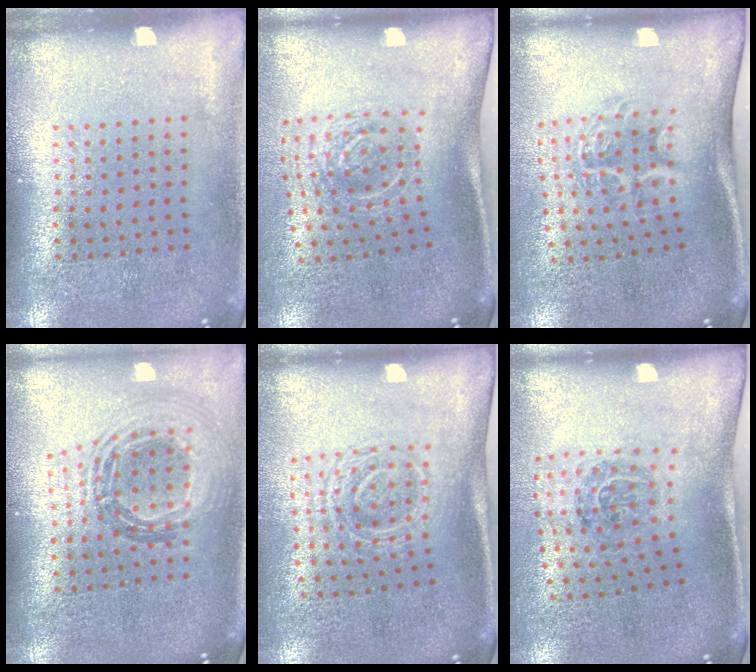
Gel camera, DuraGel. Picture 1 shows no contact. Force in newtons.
{"total": 2.0, "press": 1.3, "slide": 1.5}
{"total": 2.0, "press": 1.3, "slide": 1.5}
{"total": 1.1, "press": 1.1, "slide": 0.4}
{"total": 1.6, "press": 1.2, "slide": 1.1}
{"total": 1.8, "press": 1.2, "slide": 1.3}